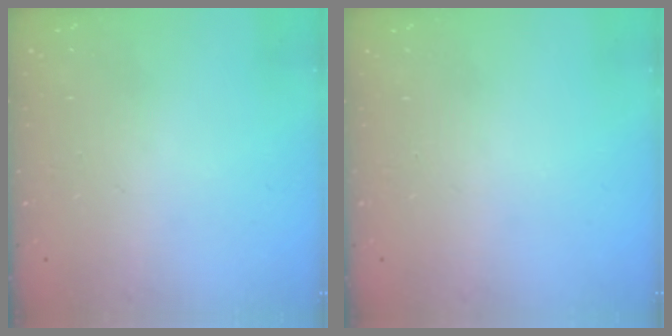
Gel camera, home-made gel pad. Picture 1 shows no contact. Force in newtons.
{"total": 0.0}